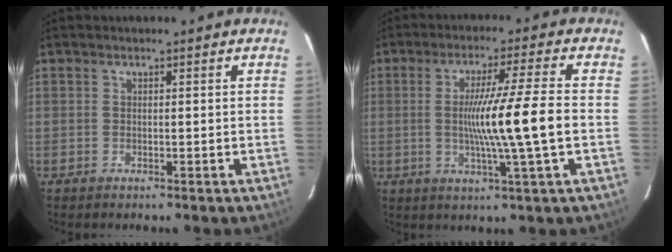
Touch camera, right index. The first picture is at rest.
{"total": 10.9, "force": [-0.9, -1.7, 10.7], "torque": [-0.192, -0.011, -0.012]}